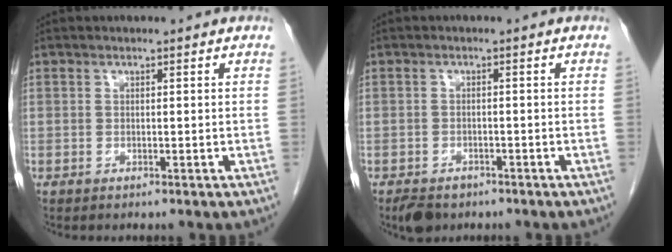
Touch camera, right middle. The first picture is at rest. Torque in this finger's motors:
{"motor_torque": [0.12, -0.07, 0.02, 0.00]}